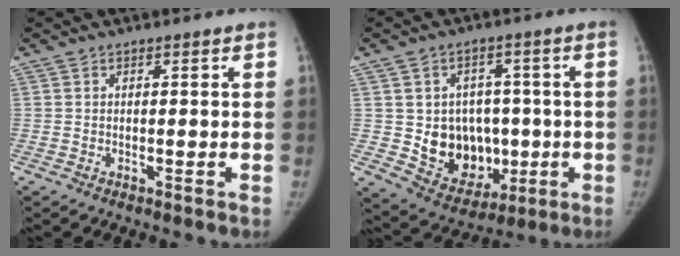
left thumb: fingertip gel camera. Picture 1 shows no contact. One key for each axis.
{"total": 13.3, "fx": -1.2, "fy": 10.9, "fz": 7.5, "tx": -0.060, "ty": 0.005, "tz": 0.006}